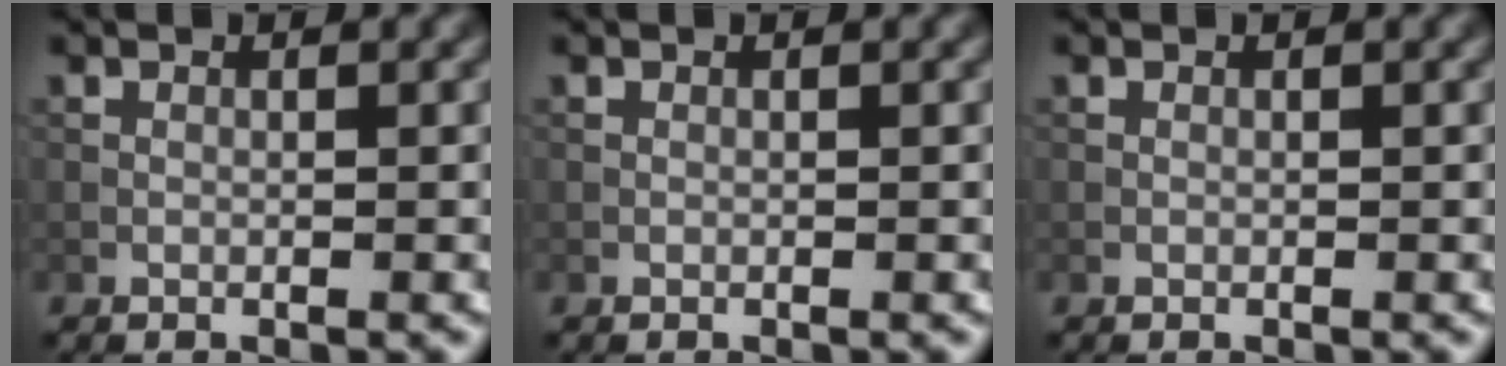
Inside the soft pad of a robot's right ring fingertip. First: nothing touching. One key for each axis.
{"total": 0.0}
{"total": 0.0}